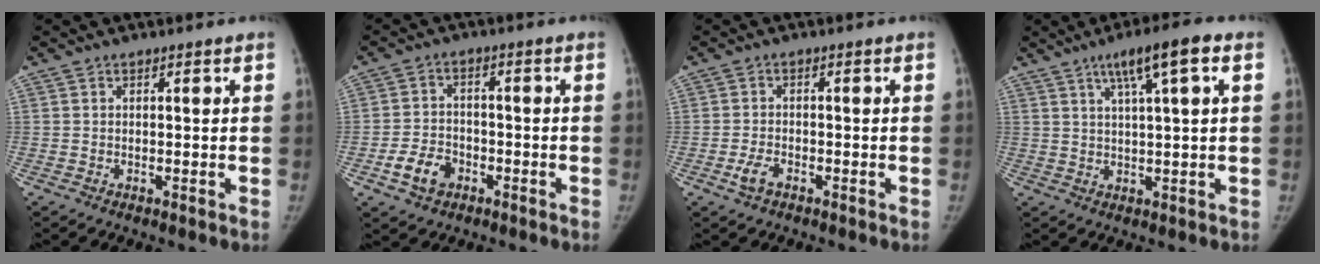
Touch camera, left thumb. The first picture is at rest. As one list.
[{"total": 6.4, "force": [-3.2, 4.7, 3.1], "torque": [-0.045, 0.021, -0.055]}, {"total": 3.1, "force": [-1.8, 1.6, 1.9], "torque": [-0.040, 0.010, -0.033]}, {"total": 8.4, "force": [3.8, 0.9, 7.4], "torque": [-0.125, 0.003, 0.060]}]